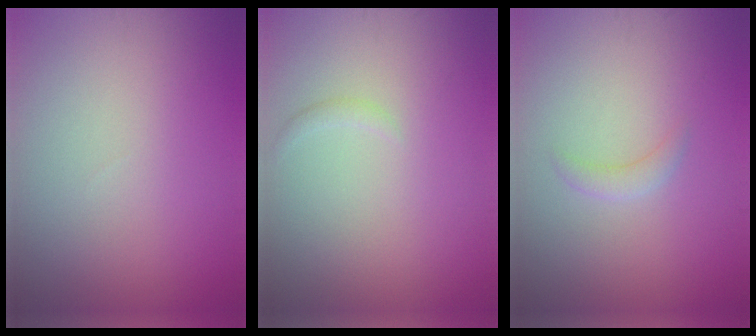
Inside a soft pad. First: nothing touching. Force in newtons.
{"total": 0.5, "press": 0.5, "slide": 0.0}
{"total": 1.2, "press": 1.2, "slide": 0.0}